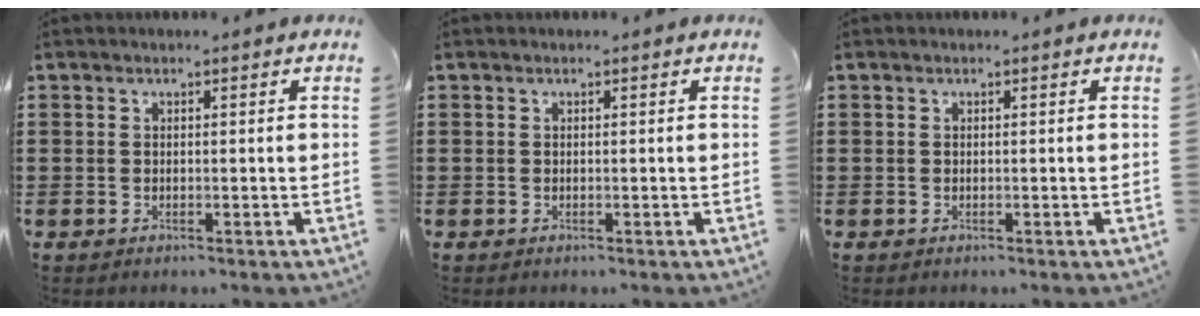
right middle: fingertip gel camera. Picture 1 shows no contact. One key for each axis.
{"total": 0.0}
{"total": 0.0}